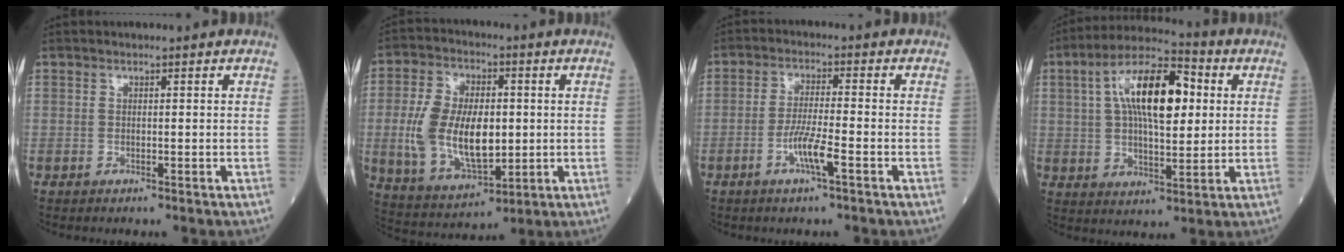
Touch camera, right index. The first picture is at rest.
{"total": 14.8, "force": [-0.5, 7.4, 12.8], "torque": [-0.259, 0.005, 0.003]}
{"total": 5.4, "force": [-2.3, 0.1, 4.9], "torque": [-0.096, -0.006, -0.046]}
{"total": 14.6, "force": [3.3, 5.2, 13.2], "torque": [-0.239, 0.030, 0.052]}